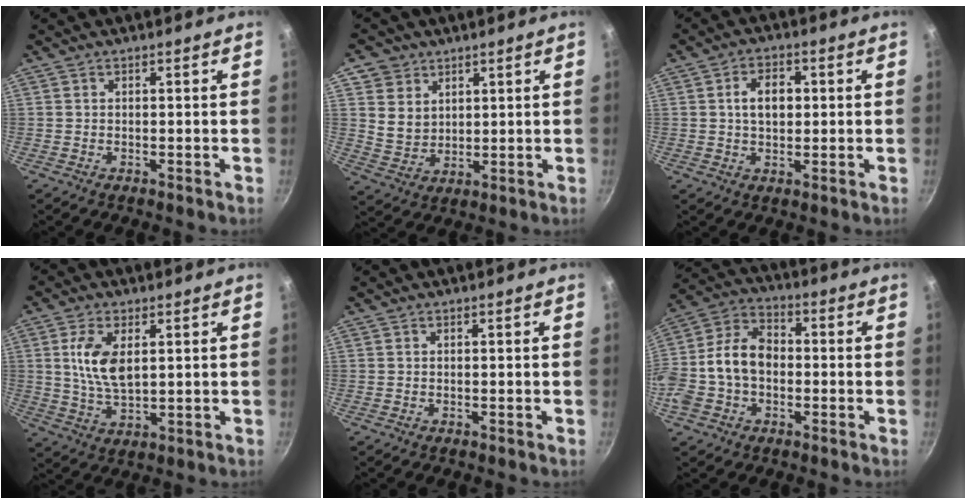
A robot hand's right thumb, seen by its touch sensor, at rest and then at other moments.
{"total": 6.9, "force": [3.3, 5.8, 1.9], "torque": [-0.001, -0.013, 0.067]}
{"total": 6.1, "force": [0.7, 4.1, 4.4], "torque": [-0.055, 0.008, 0.009]}
{"total": 8.9, "force": [2.1, 4.6, 7.4], "torque": [-0.140, -0.012, 0.043]}
{"total": 0.0}
{"total": 13.6, "force": [-1.8, 9.7, 9.3], "torque": [-0.157, 0.041, -0.048]}